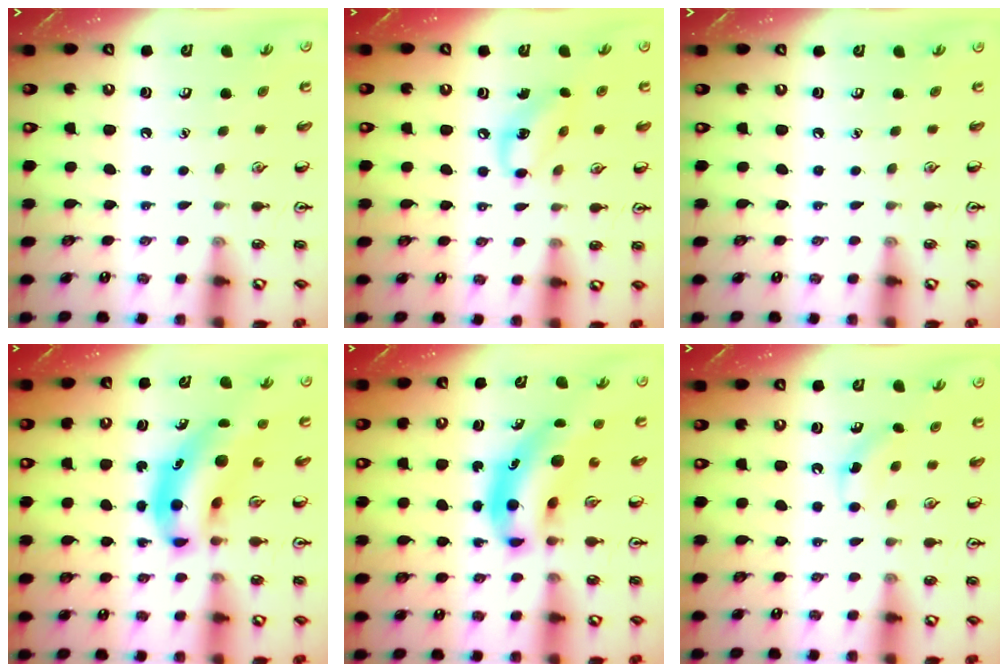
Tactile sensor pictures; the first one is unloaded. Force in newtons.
{"total": 6.8, "press": 6.8, "slide": 1.0}
{"total": 0.0}
{"total": 8.9, "press": 8.5, "slide": 2.5}
{"total": 8.9, "press": 8.5, "slide": 2.5}
{"total": 2.6, "press": 2.4, "slide": 0.8}